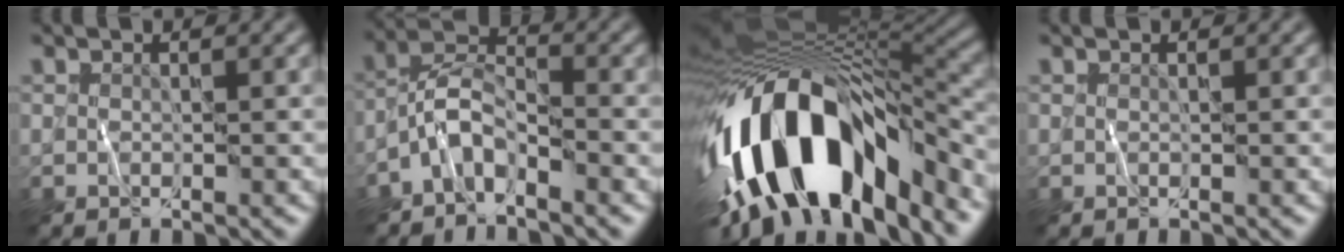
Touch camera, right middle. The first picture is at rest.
{"total": 3.6, "force": [-2.6, 1.4, 2.2], "torque": [-0.035, 0.013, -0.062]}
{"total": 15.9, "force": [-6.1, 7.7, 12.5], "torque": [-0.219, 0.009, -0.103]}
{"total": 0.0}